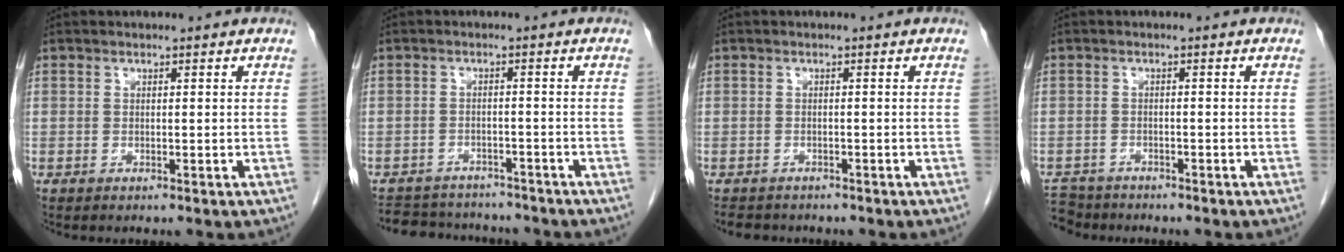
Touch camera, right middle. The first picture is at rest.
{"total": 10.3, "force": [-9.5, 3.5, 2.1], "torque": [-0.039, 0.007, -0.125]}
{"total": 4.0, "force": [-3.5, 1.8, 0.7], "torque": [-0.015, -0.004, -0.049]}
{"total": 4.9, "force": [-4.5, 2.0, -0.2], "torque": [0.001, -0.006, -0.080]}